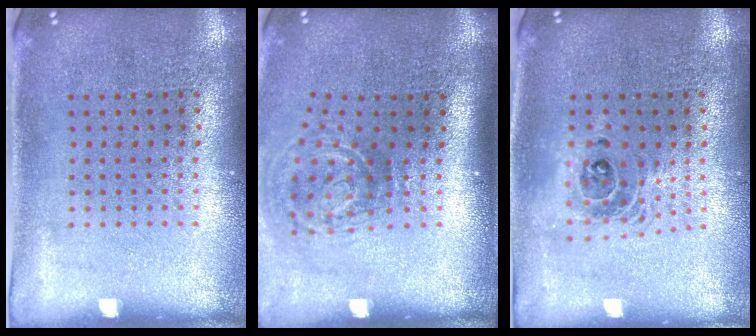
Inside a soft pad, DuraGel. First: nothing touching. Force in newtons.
{"total": 2.0, "press": 1.2, "slide": 1.6}
{"total": 1.5, "press": 1.2, "slide": 0.8}